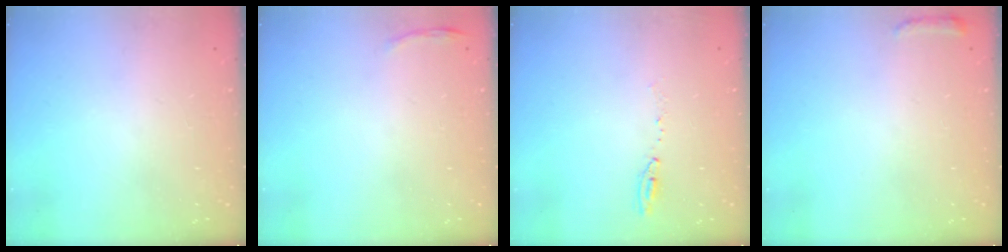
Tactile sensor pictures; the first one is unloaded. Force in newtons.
{"total": 3.4, "press": 3.3, "slide": 0.9}
{"total": 5.7, "press": 5.7, "slide": 0.7}
{"total": 4.7, "press": 4.6, "slide": 0.9}